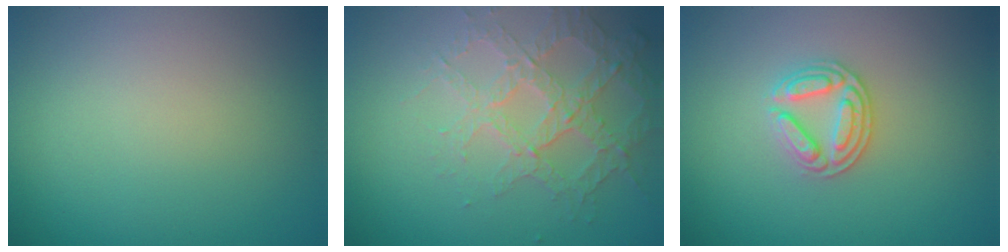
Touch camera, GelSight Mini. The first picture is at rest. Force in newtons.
{"total": 3.6, "press": 3.4, "slide": 1.4}
{"total": 2.9, "press": 2.7, "slide": 0.9}